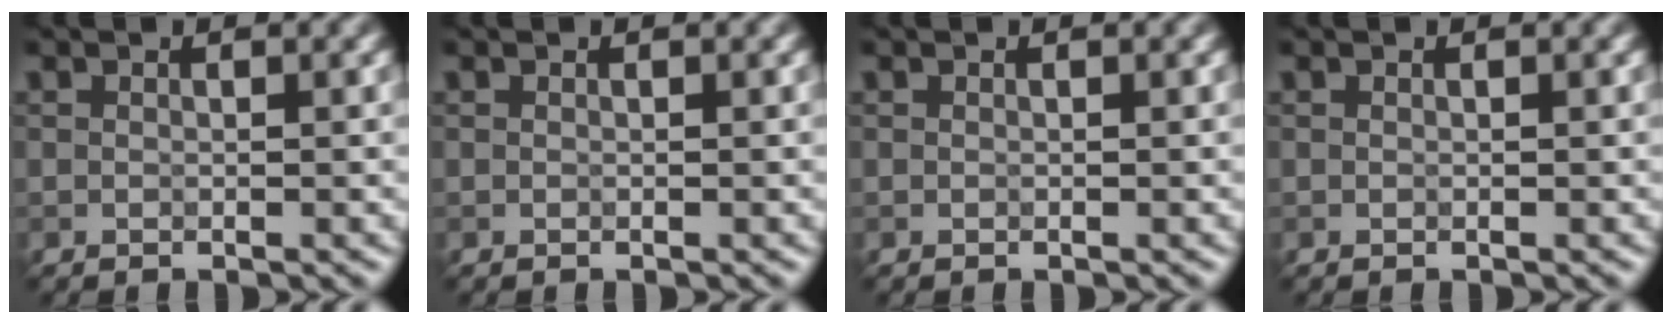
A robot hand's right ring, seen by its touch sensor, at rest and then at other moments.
{"total": 0.0}
{"total": 0.0}
{"total": 0.0}